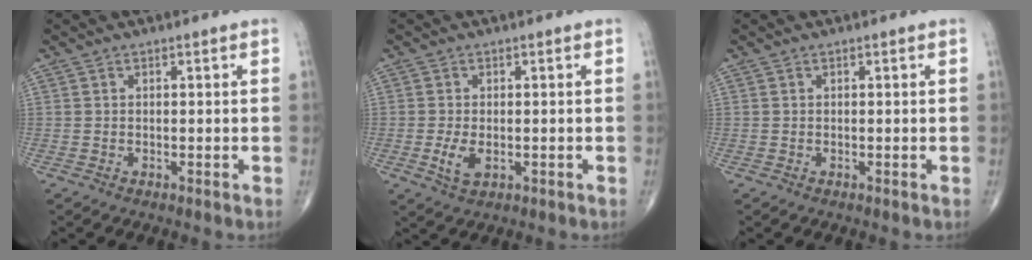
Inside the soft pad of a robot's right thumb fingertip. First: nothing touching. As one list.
[{"total": 3.5, "force": [-0.7, 1.9, 2.9], "torque": [-0.059, -0.007, -0.010]}, {"total": 0.0}]